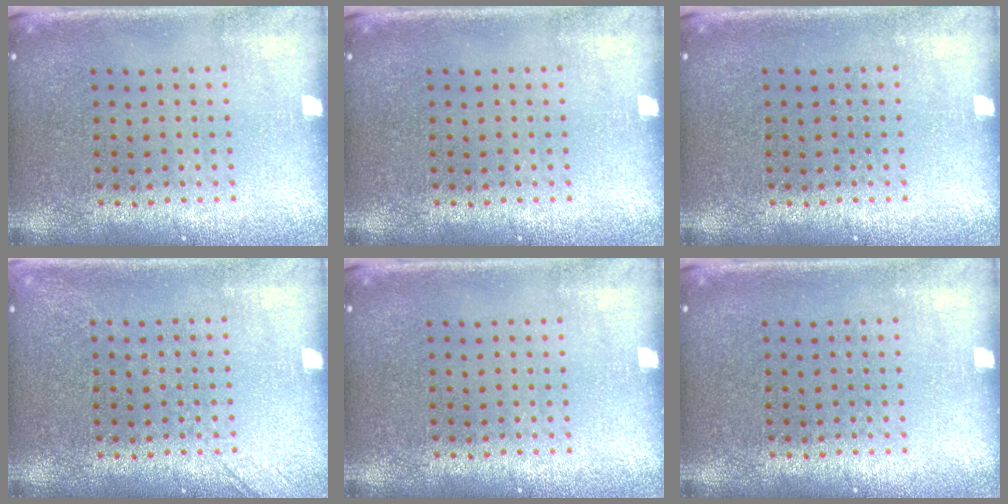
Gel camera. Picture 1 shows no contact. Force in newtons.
{"total": 0.0}
{"total": 0.0}
{"total": 1.4, "press": 1.3, "slide": 0.3}
{"total": 0.0}
{"total": 0.0}